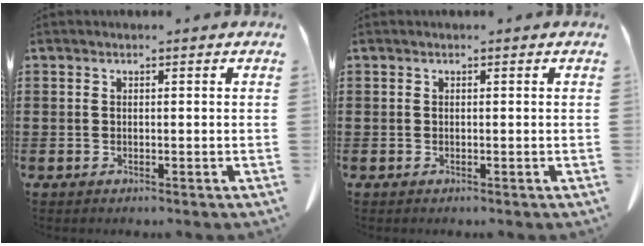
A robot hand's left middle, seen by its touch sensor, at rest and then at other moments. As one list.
[{"total": 0.0}]